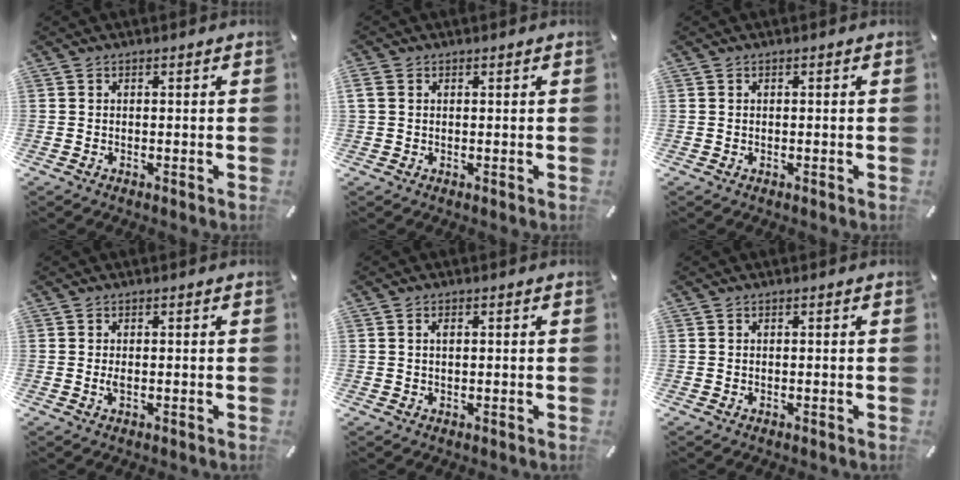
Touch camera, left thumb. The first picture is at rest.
{"total": 1.4, "force": [0.4, 1.1, 0.6], "torque": [-0.015, 0.004, 0.008]}
{"total": 0.0}
{"total": 1.3, "force": [-0.1, 0.5, 1.2], "torque": [-0.023, 0.000, -0.002]}
{"total": 1.3, "force": [0.4, 0.6, 1.0], "torque": [-0.022, 0.003, 0.005]}
{"total": 0.0}